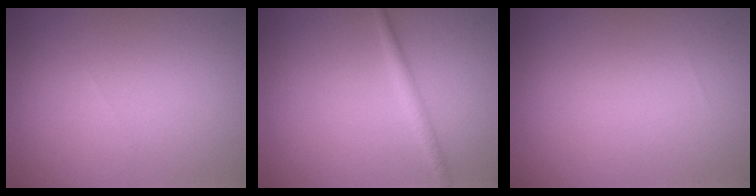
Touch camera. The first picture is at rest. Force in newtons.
{"total": 1.4, "press": 1.4, "slide": 0.1}
{"total": 0.0}